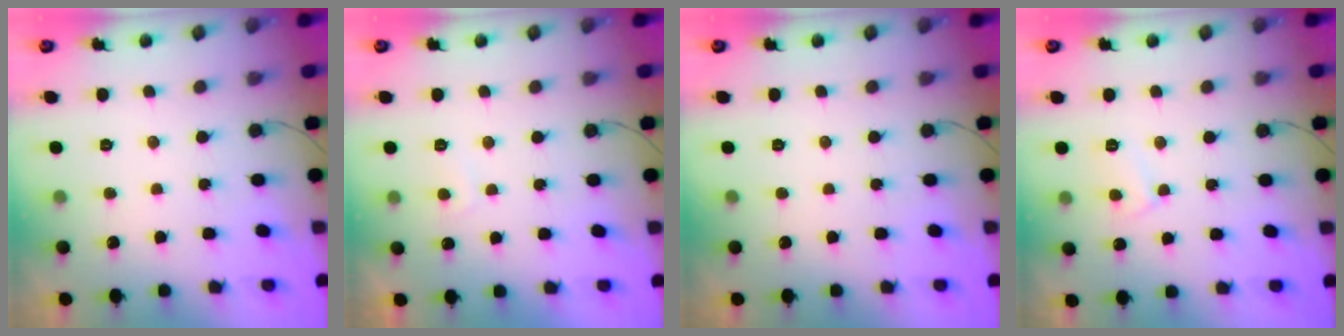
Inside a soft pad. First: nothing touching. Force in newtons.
{"total": 1.6, "press": 1.5, "slide": 0.5}
{"total": 0.0}
{"total": 5.0, "press": 5.0, "slide": 0.4}